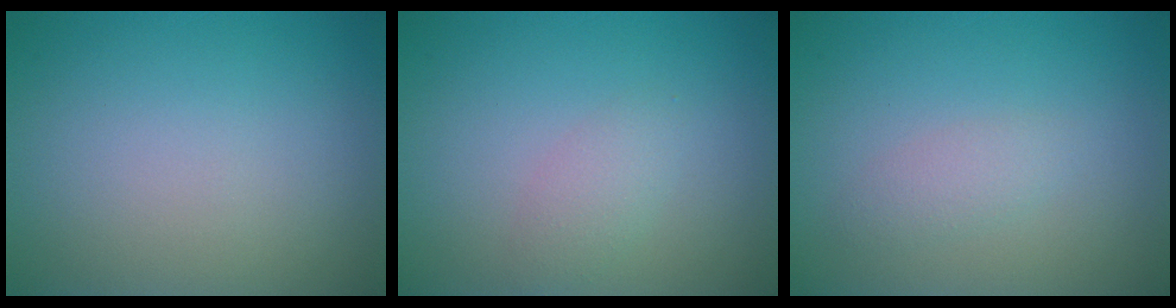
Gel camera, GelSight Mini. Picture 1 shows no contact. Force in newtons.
{"total": 1.6, "press": 1.6, "slide": 0.0}
{"total": 1.3, "press": 1.3, "slide": 0.1}